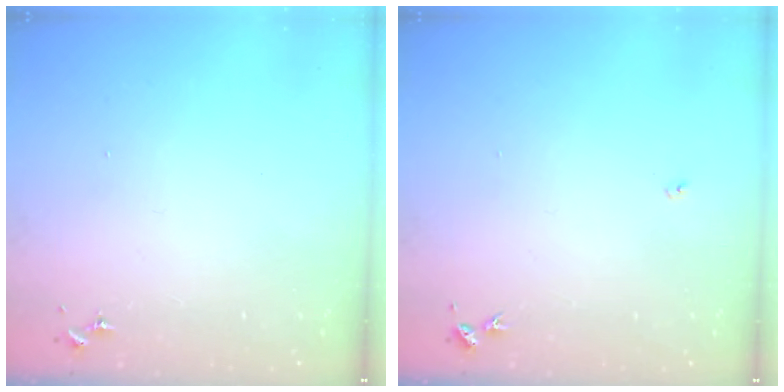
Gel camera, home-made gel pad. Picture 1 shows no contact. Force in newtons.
{"total": 3.0, "press": 3.0, "slide": 0.4}